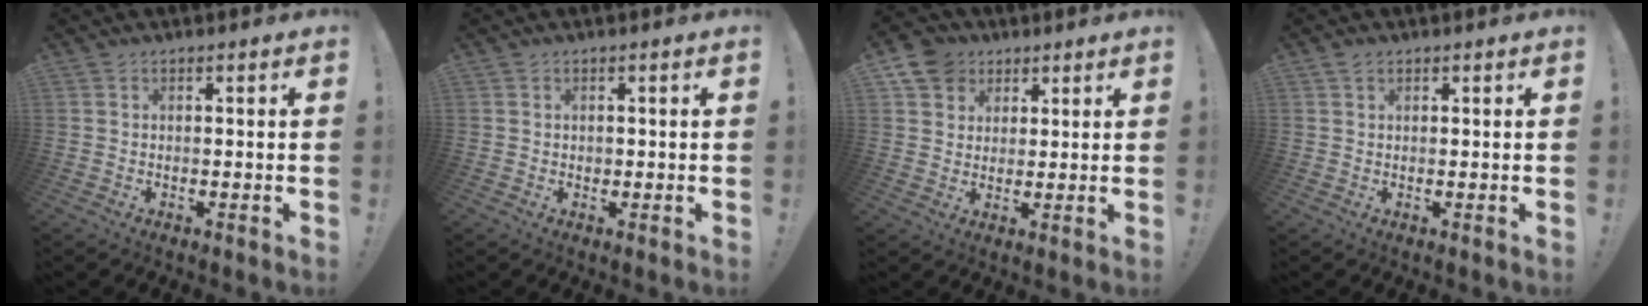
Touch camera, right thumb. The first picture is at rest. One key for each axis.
{"total": 0.9, "fx": 0.2, "fy": 0.8, "fz": 0.1, "tx": 0.000, "ty": 0.003, "tz": 0.002}
{"total": 8.6, "fx": 4.4, "fy": 7.1, "fz": 2.2, "tx": -0.038, "ty": -0.024, "tz": 0.088}
{"total": 1.3, "fx": 0.9, "fy": 0.7, "fz": 0.5, "tx": -0.008, "ty": 0.000, "tz": 0.017}